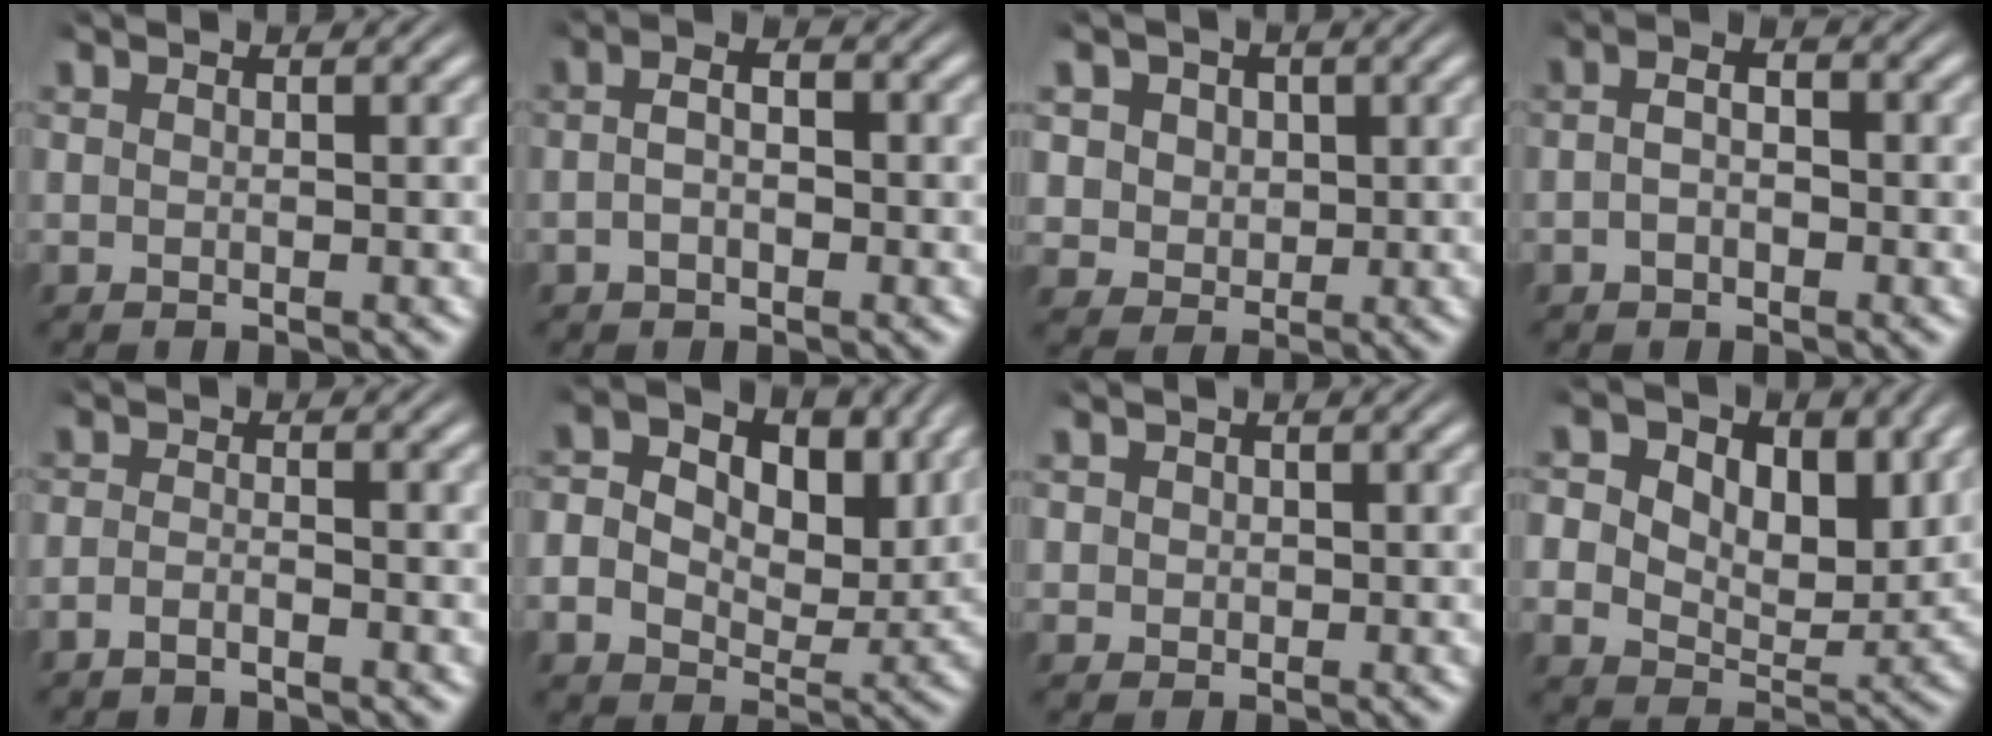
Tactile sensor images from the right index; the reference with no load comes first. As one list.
[{"total": 2.7, "force": [-0.5, 1.2, 2.3], "torque": [-0.035, -0.001, -0.010]}, {"total": 6.6, "force": [1.2, 6.0, 2.6], "torque": [-0.068, -0.020, 0.026]}, {"total": 2.5, "force": [-0.5, 1.4, 2.0], "torque": [-0.030, -0.002, -0.012]}, {"total": 1.7, "force": [-1.5, 0.4, 0.6], "torque": [-0.018, -0.003, -0.032]}, {"total": 9.2, "force": [1.8, 7.0, 5.8], "torque": [-0.109, -0.026, 0.023]}, {"total": 1.6, "force": [0.5, 1.4, 0.5], "torque": [-0.018, -0.008, 0.014]}, {"total": 10.4, "force": [2.5, 8.3, 5.7], "torque": [-0.111, -0.029, 0.031]}]